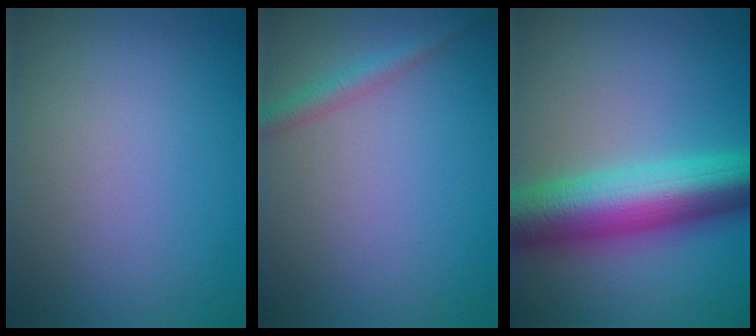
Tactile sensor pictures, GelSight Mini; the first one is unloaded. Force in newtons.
{"total": 1.7, "press": 1.7, "slide": 0.1}
{"total": 10.5, "press": 10.5, "slide": 0.0}